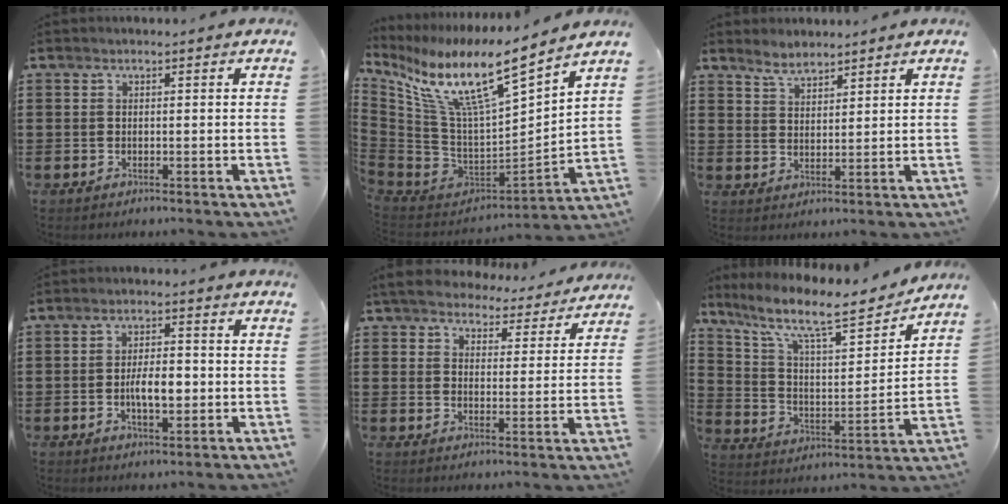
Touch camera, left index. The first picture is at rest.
{"total": 12.8, "force": [8.0, 2.5, 9.7], "torque": [-0.210, -0.059, 0.129]}
{"total": 3.4, "force": [3.2, 1.0, 0.8], "torque": [-0.026, -0.003, 0.061]}
{"total": 5.4, "force": [-0.8, 2.4, 4.8], "torque": [-0.085, 0.002, -0.019]}
{"total": 5.7, "force": [5.3, 1.6, 1.2], "torque": [-0.049, -0.021, 0.096]}
{"total": 11.7, "force": [9.3, 2.2, 6.8], "torque": [-0.152, -0.059, 0.153]}